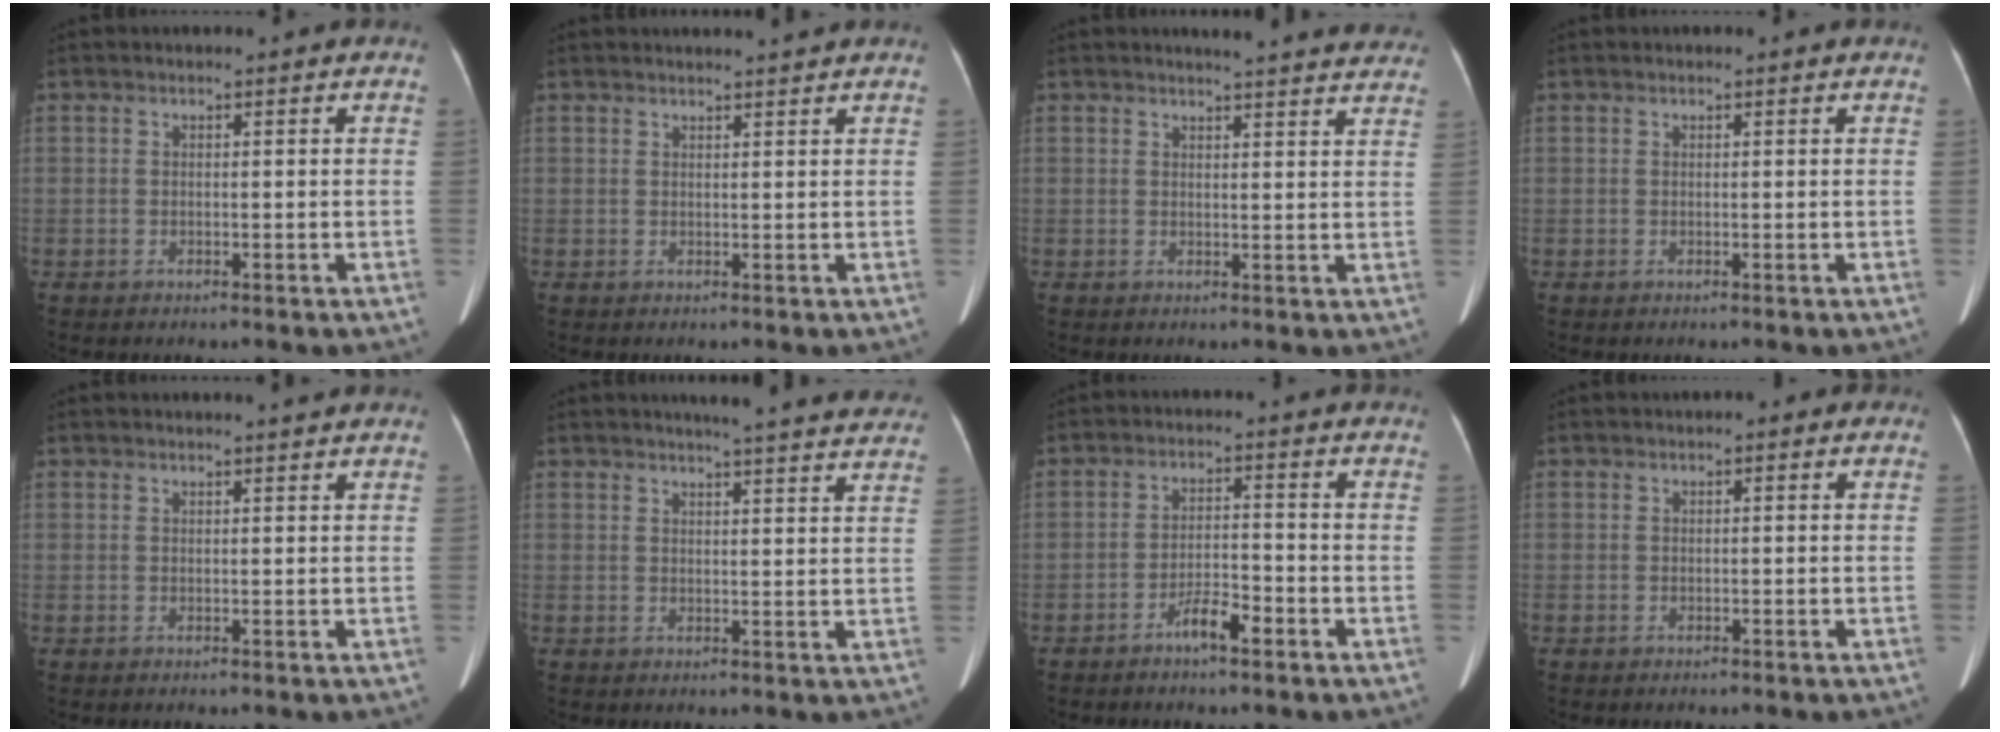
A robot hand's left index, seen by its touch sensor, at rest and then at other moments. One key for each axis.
{"total": 3.0, "fx": 2.9, "fy": -0.4, "fz": 0.8, "tx": -0.011, "ty": 0.011, "tz": 0.038}
{"total": 13.6, "fx": 12.8, "fy": 1.6, "fz": 4.3, "tx": -0.037, "ty": -0.013, "tz": 0.133}
{"total": 0.0}
{"total": 1.1, "fx": 1.0, "fy": -0.3, "fz": 0.3, "tx": -0.011, "ty": 0.000, "tz": 0.017}
{"total": 15.9, "fx": 14.6, "fy": 1.1, "fz": 6.1, "tx": -0.069, "ty": -0.013, "tz": 0.161}
{"total": 4.2, "fx": -2.8, "fy": 0.9, "fz": 3.0, "tx": -0.058, "ty": 0.003, "tz": -0.050}
{"total": 1.0, "fx": -0.4, "fy": 0.8, "fz": 0.4, "tx": 0.003, "ty": 0.010, "tz": -0.011}